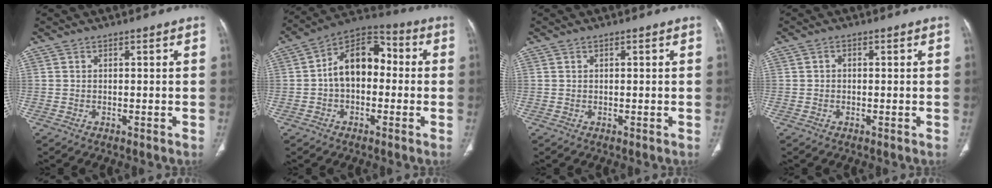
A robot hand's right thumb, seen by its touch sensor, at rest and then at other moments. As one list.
[{"total": 12.8, "force": [0.0, 8.4, 9.6], "torque": [-0.130, 0.041, -0.016]}, {"total": 0.6, "force": [0.3, 0.2, 0.5], "torque": [-0.010, 0.003, 0.005]}, {"total": 0.8, "force": [0.0, 0.7, 0.5], "torque": [-0.003, 0.002, -0.003]}]